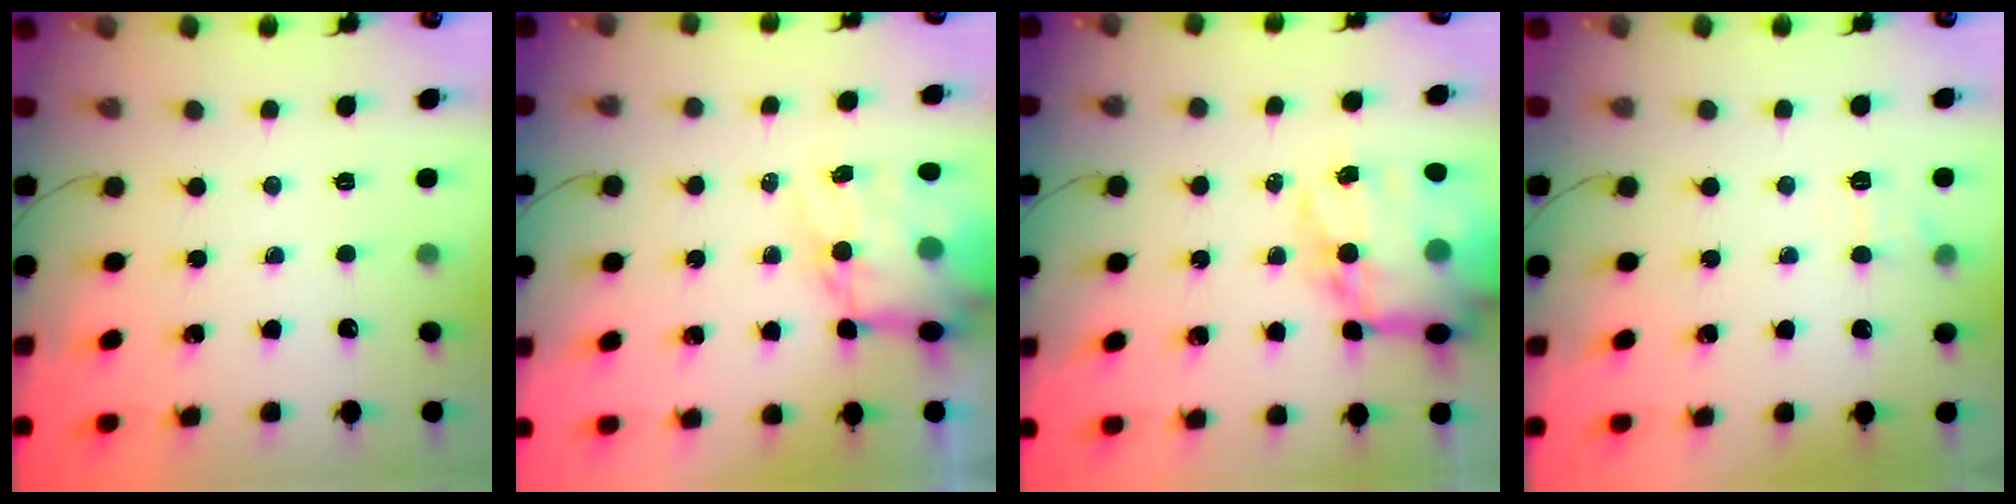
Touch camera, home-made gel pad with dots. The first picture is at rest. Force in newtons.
{"total": 13.3, "press": 12.8, "slide": 3.8}
{"total": 23.6, "press": 23.0, "slide": 5.3}
{"total": 6.9, "press": 6.7, "slide": 1.7}